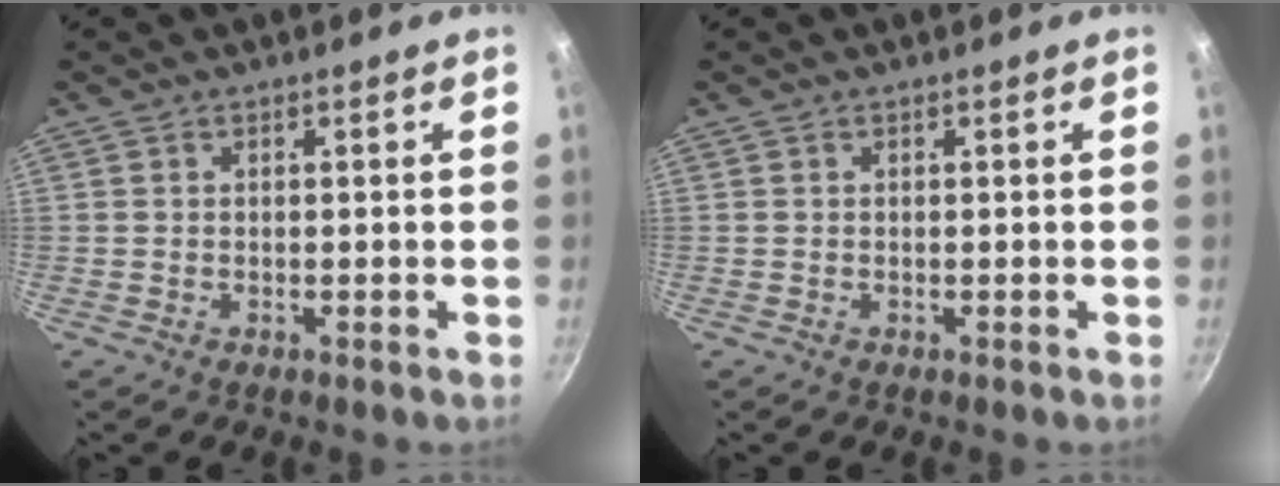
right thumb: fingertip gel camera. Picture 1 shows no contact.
{"total": 0.0}